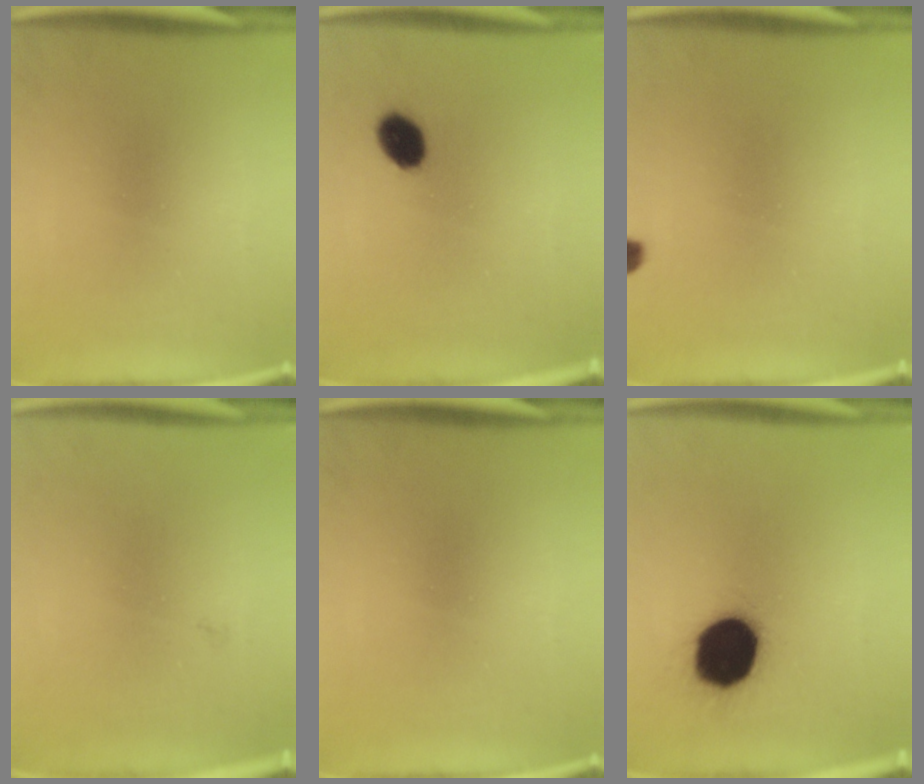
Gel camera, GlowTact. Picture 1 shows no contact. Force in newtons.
{"total": 5.8}
{"total": 1.4}
{"total": 0.7}
{"total": 0.0}
{"total": 19.8}